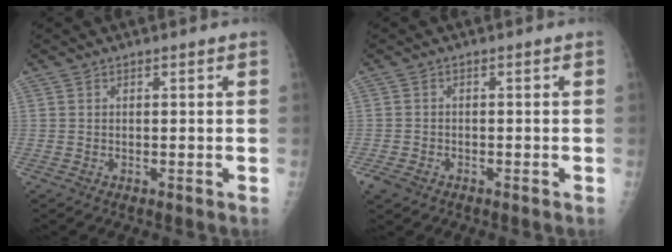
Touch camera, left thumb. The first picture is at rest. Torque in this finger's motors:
{"motor_torque": [0.28, 0.33, -0.03, 0.04, 0.01]}